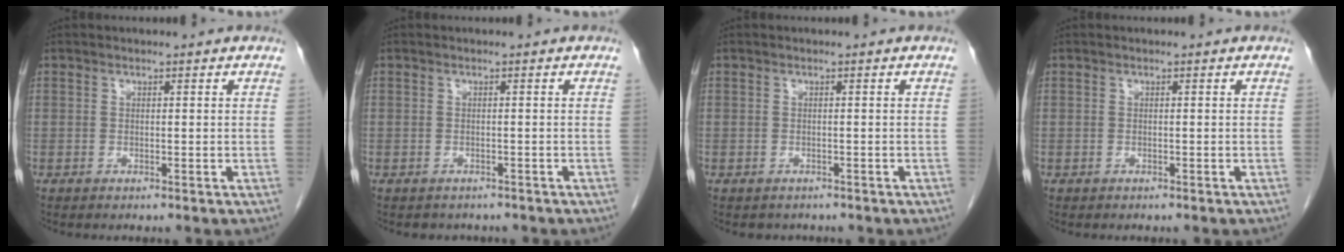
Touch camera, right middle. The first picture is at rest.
{"total": 2.8, "force": [-2.4, 1.3, 0.3], "torque": [-0.011, 0.000, -0.031]}
{"total": 1.7, "force": [-1.5, 0.9, 0.1], "torque": [-0.010, -0.002, -0.019]}
{"total": 0.0}